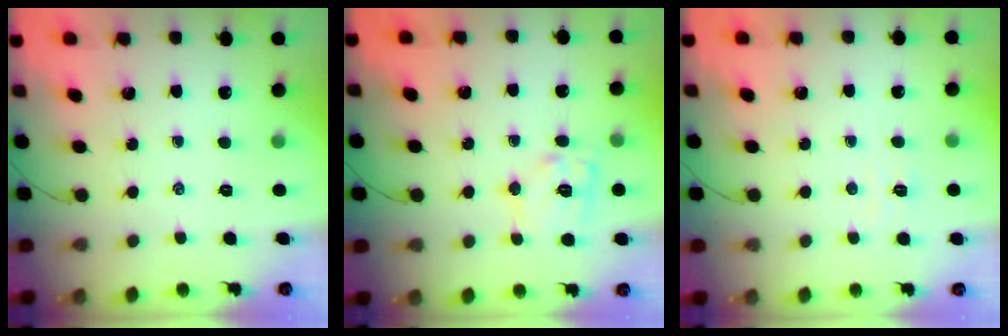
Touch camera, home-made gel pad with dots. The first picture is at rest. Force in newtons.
{"total": 10.6, "press": 10.6, "slide": 0.7}
{"total": 2.3, "press": 2.2, "slide": 0.7}